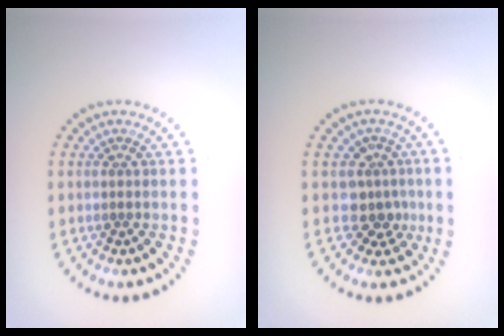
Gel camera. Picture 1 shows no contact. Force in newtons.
{"total": 2.6, "press": 1.9, "slide": 1.7}